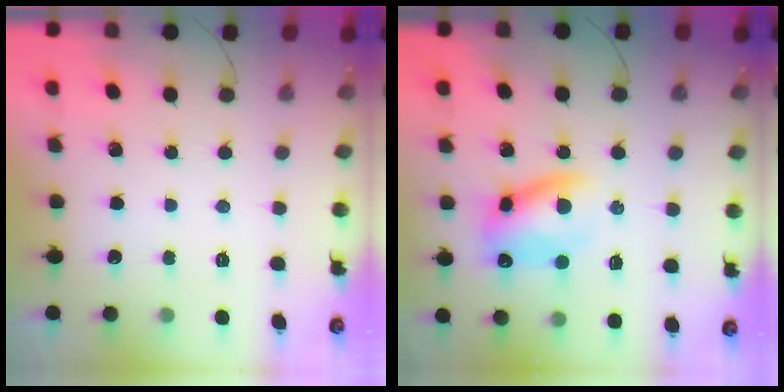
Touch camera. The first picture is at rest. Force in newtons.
{"total": 12.0, "press": 11.6, "slide": 3.1}